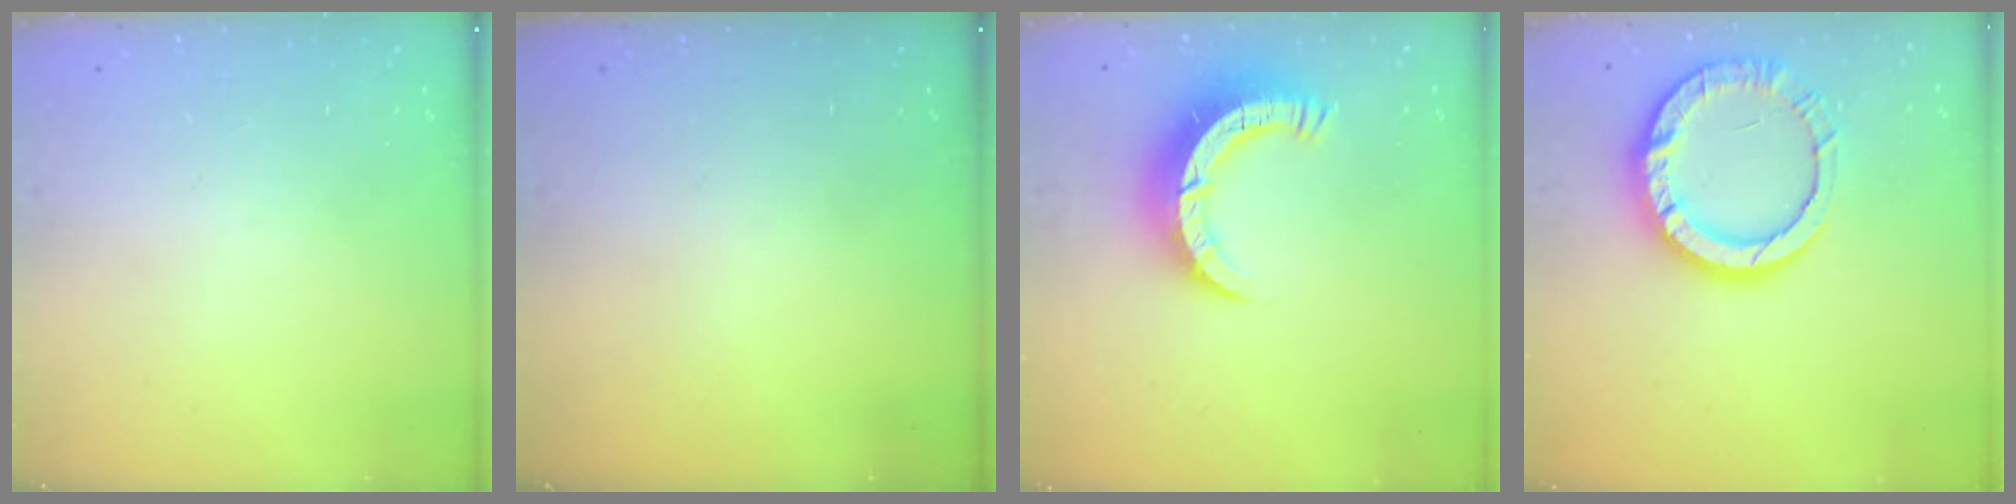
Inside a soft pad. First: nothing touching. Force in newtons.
{"total": 0.0}
{"total": 10.6, "press": 10.5, "slide": 1.4}
{"total": 14.3, "press": 14.2, "slide": 1.7}